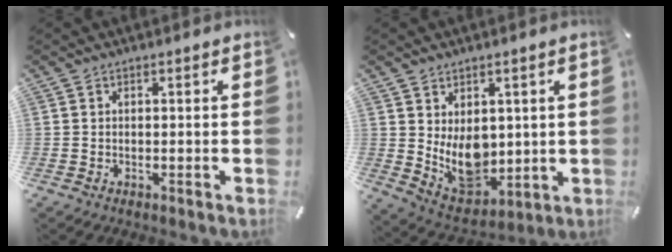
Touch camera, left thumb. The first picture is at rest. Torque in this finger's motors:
{"motor_torque": [1.65, 2.19, 0.27, -0.06, 0.11]}